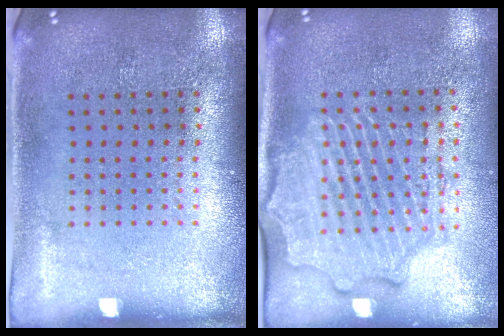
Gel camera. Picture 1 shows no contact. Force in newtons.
{"total": 2.5, "press": 2.3, "slide": 0.8}